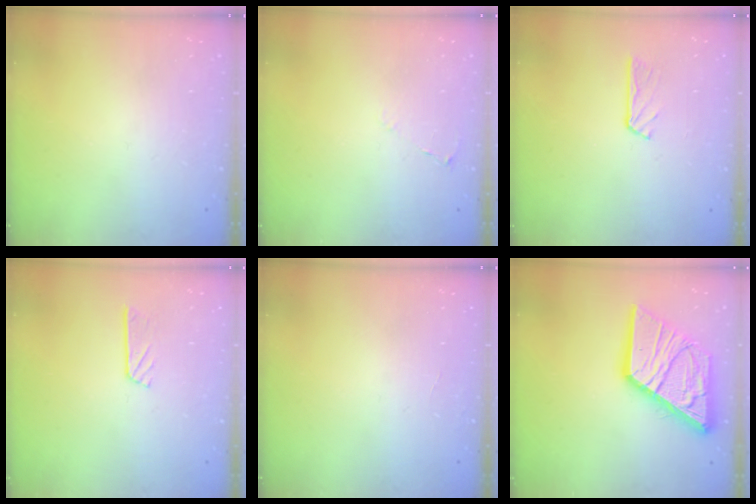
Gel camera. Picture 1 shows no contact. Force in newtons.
{"total": 2.4, "press": 2.3, "slide": 0.4}
{"total": 3.2, "press": 3.2, "slide": 0.3}
{"total": 4.4, "press": 4.4, "slide": 0.2}
{"total": 0.0}
{"total": 21.1, "press": 21.0, "slide": 2.4}